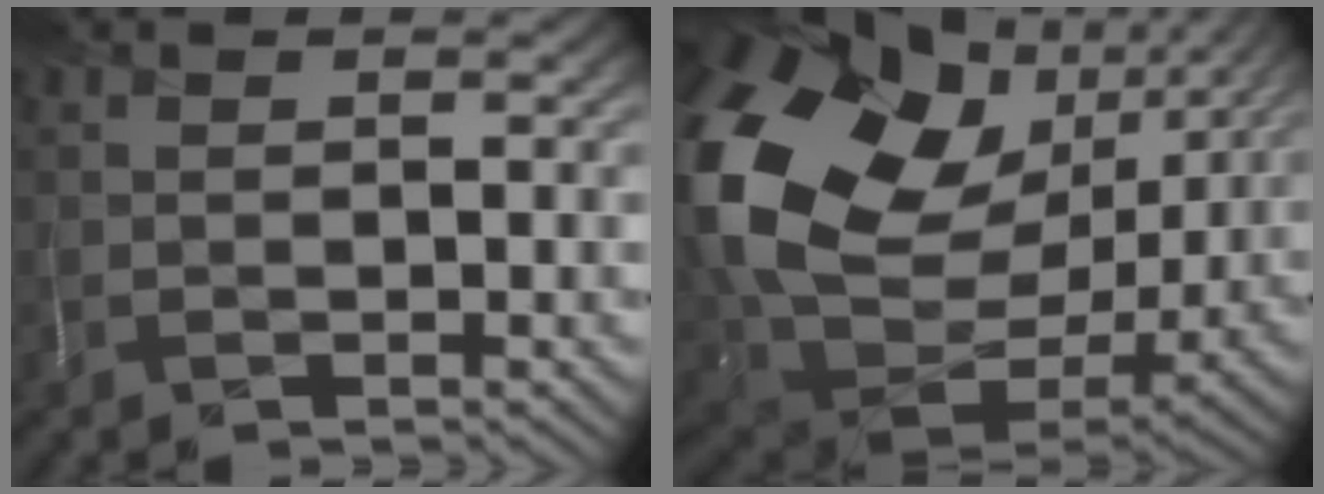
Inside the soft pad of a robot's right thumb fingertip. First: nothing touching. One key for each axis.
{"total": 22.8, "fx": 5.8, "fy": 16.5, "fz": 14.6, "tx": -0.326, "ty": -0.028, "tz": 0.144}